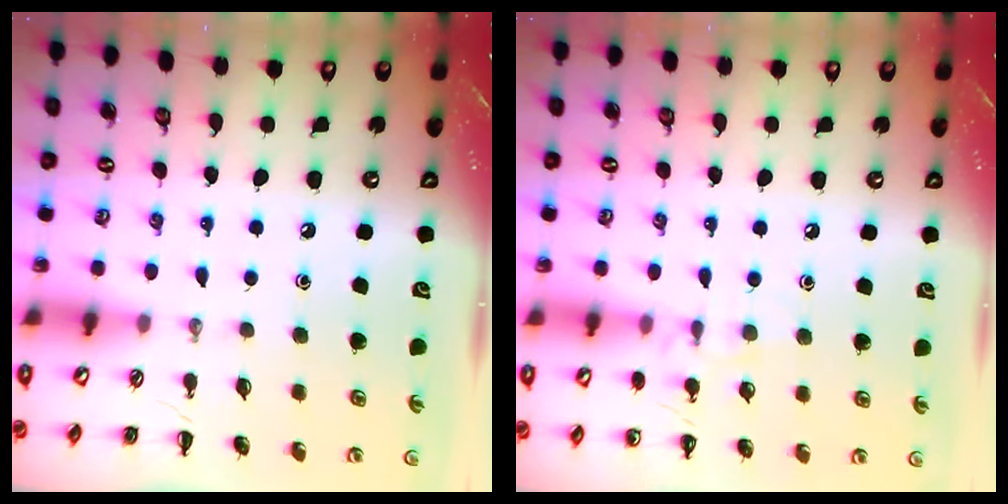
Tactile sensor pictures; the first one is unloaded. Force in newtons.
{"total": 7.7, "press": 7.5, "slide": 1.9}